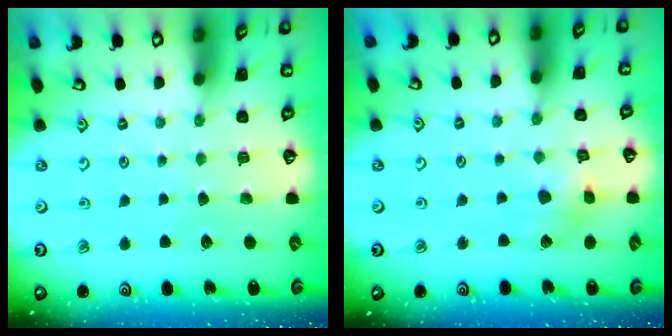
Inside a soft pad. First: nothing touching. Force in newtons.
{"total": 5.9, "press": 5.8, "slide": 0.7}